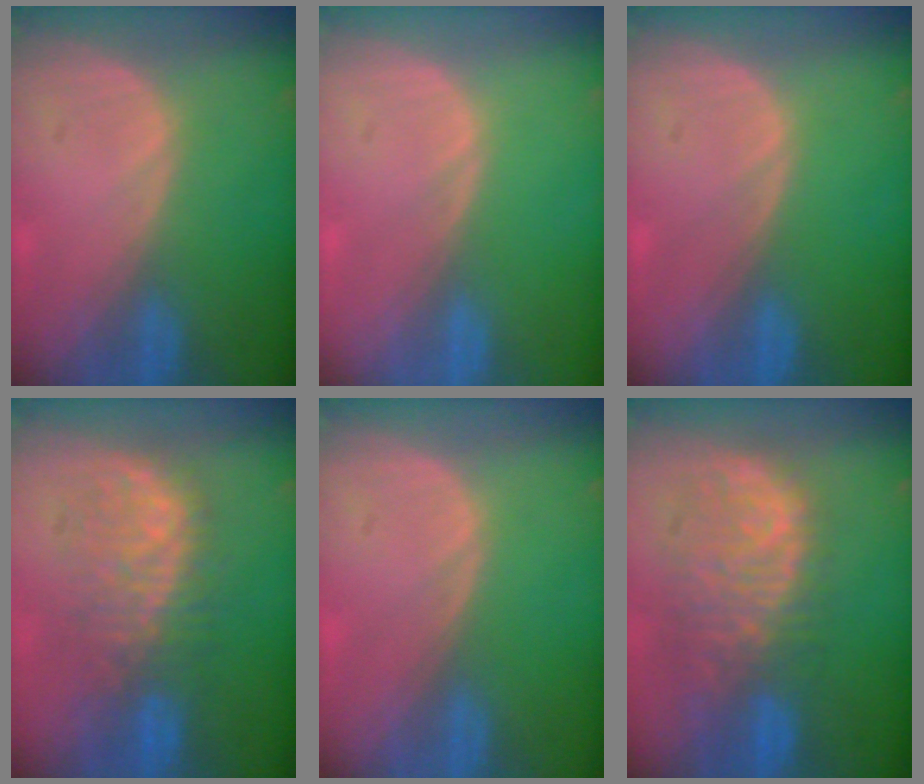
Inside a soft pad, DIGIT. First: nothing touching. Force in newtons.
{"total": 0.0}
{"total": 0.0}
{"total": 8.7, "press": 8.6, "slide": 1.6}
{"total": 0.0}
{"total": 11.0, "press": 9.5, "slide": 5.5}